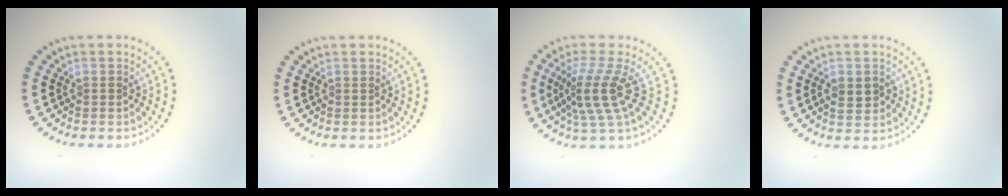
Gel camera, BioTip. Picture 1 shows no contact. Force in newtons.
{"total": 0.0}
{"total": 4.2, "press": 3.0, "slide": 2.9}
{"total": 2.2, "press": 2.2, "slide": 0.1}